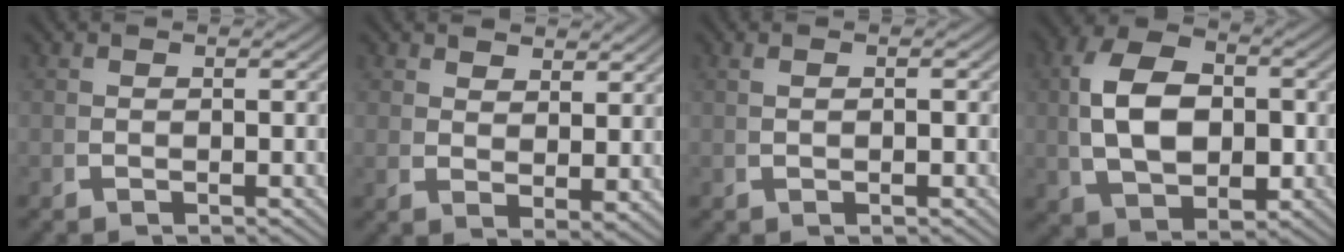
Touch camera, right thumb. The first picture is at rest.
{"total": 2.9, "force": [2.5, 0.8, 1.2], "torque": [-0.010, -0.001, 0.046]}
{"total": 0.8, "force": [0.3, -0.1, 0.7], "torque": [-0.012, 0.006, 0.008]}
{"total": 10.1, "force": [0.6, 6.6, 7.6], "torque": [-0.153, -0.027, 0.027]}